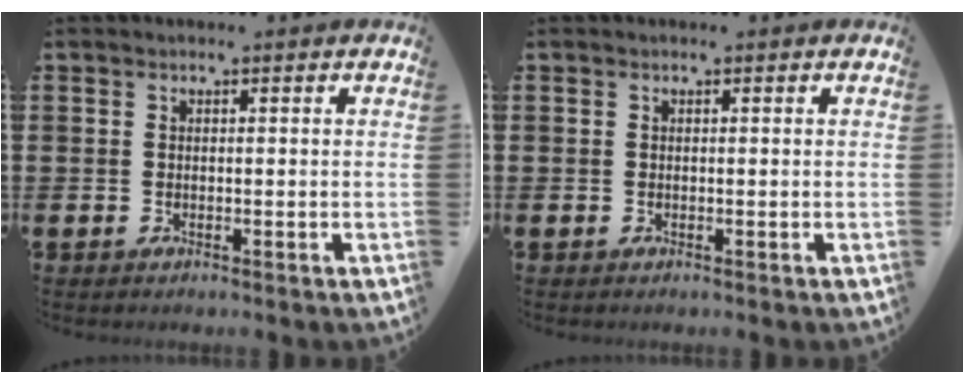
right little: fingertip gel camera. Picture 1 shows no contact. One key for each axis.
{"total": 0.0}